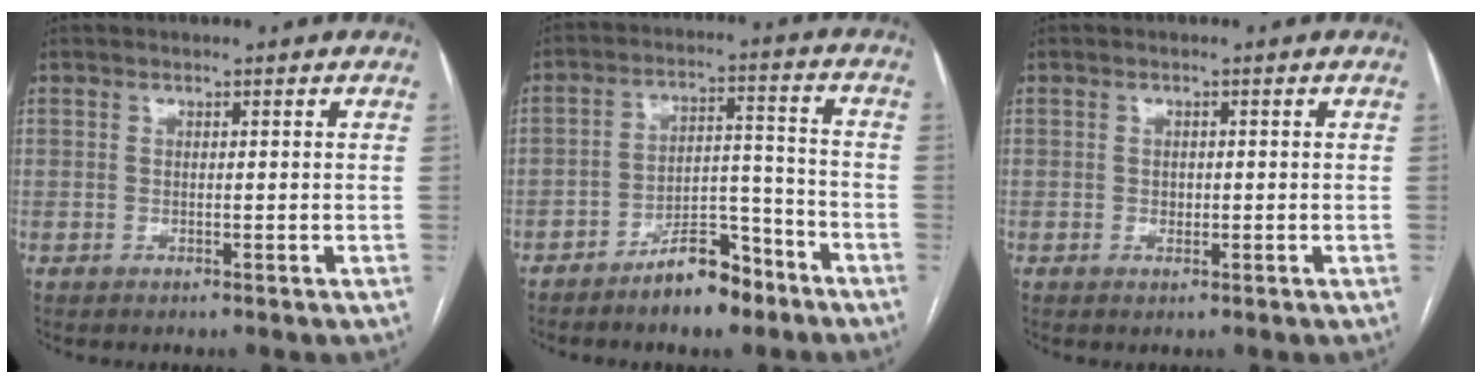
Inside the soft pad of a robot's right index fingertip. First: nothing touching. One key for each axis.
{"total": 8.7, "fx": -6.5, "fy": 3.3, "fz": 4.8, "tx": -0.074, "ty": 0.020, "tz": -0.109}
{"total": 1.0, "fx": -0.2, "fy": 0.8, "fz": 0.6, "tx": -0.008, "ty": 0.000, "tz": -0.002}